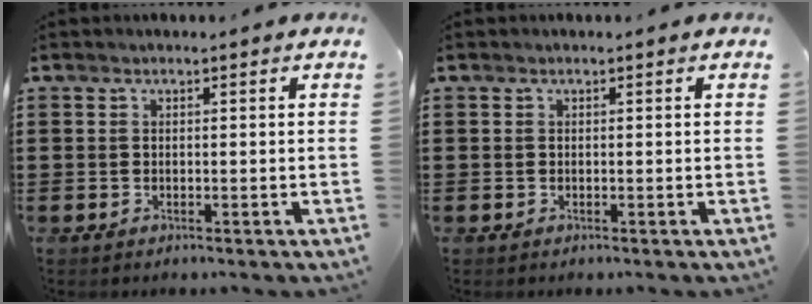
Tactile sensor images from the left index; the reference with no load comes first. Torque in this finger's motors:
{"motor_torque": [-0.01, 0.02, 0.01, 0.00]}